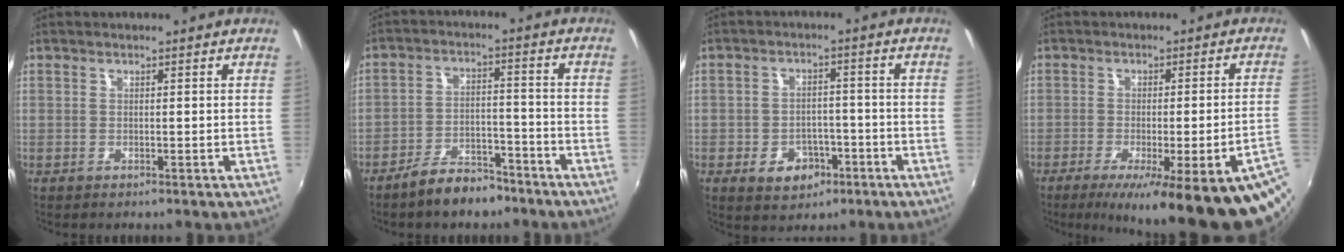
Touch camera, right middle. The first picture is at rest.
{"total": 8.1, "force": [-6.6, 3.2, 3.4], "torque": [-0.071, 0.019, -0.097]}
{"total": 6.7, "force": [-3.5, 4.7, 3.2], "torque": [-0.072, 0.012, -0.039]}
{"total": 21.7, "force": [-14.4, 1.8, 16.1], "torque": [-0.216, -0.051, -0.186]}